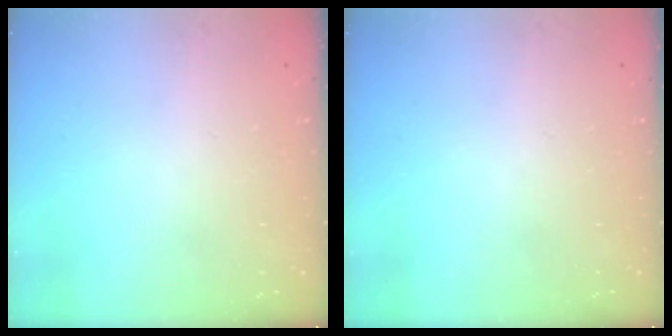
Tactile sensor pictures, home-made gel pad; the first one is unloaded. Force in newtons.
{"total": 0.0}